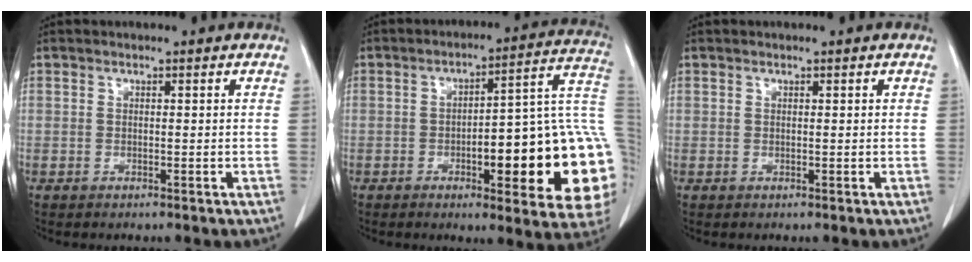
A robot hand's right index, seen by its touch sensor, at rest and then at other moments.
{"total": 22.3, "force": [-3.8, 4.3, 21.5], "torque": [-0.190, 0.025, -0.041]}
{"total": 0.0}